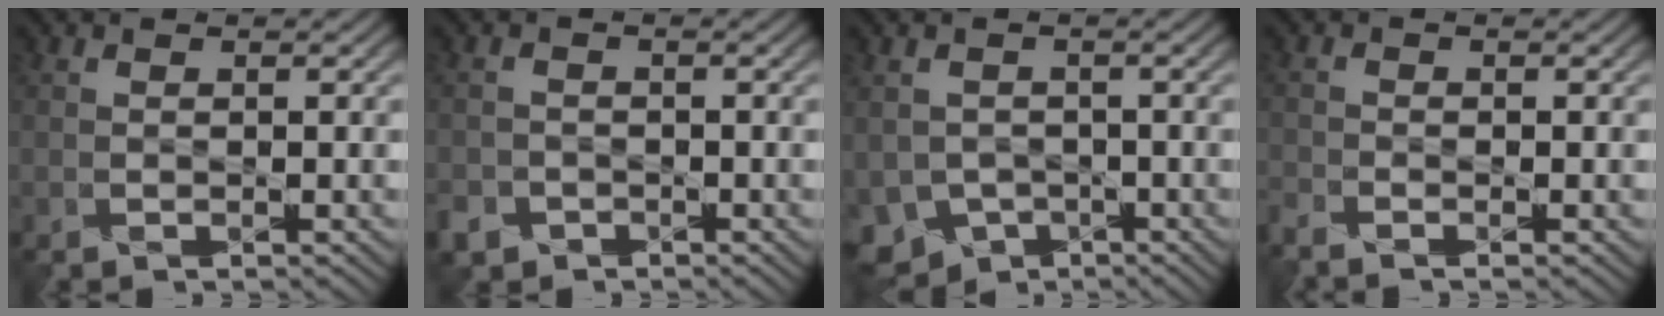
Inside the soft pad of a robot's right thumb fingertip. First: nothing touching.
{"total": 2.7, "force": [-1.8, 1.9, 0.7], "torque": [-0.020, -0.009, -0.041]}
{"total": 5.9, "force": [-3.0, 4.3, 2.7], "torque": [-0.067, -0.023, -0.053]}
{"total": 2.5, "force": [-2.3, 0.5, 0.9], "torque": [-0.027, -0.013, -0.055]}